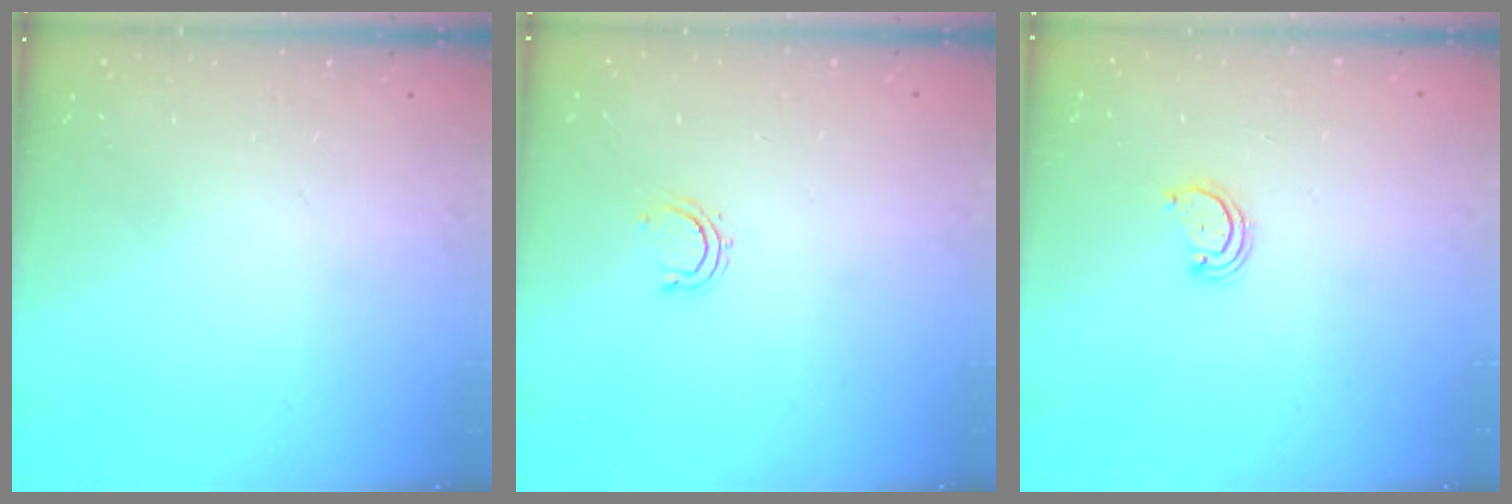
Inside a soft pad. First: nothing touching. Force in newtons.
{"total": 4.0, "press": 3.8, "slide": 1.1}
{"total": 2.8, "press": 2.8, "slide": 0.3}